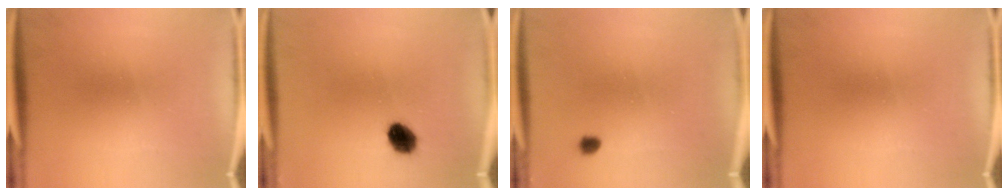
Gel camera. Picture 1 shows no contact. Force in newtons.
{"total": 5.3}
{"total": 1.3}
{"total": 0.0}